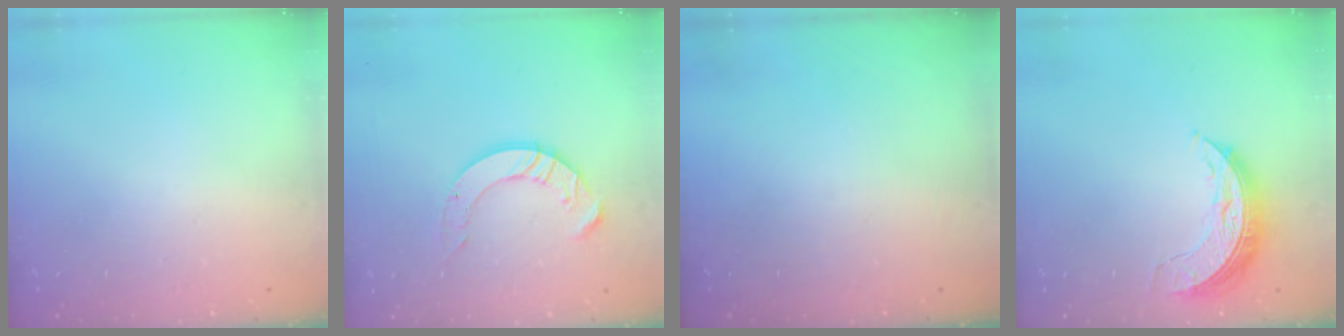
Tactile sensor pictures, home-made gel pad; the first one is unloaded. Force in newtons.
{"total": 8.3, "press": 8.3, "slide": 0.8}
{"total": 0.0}
{"total": 7.7, "press": 7.7, "slide": 0.3}